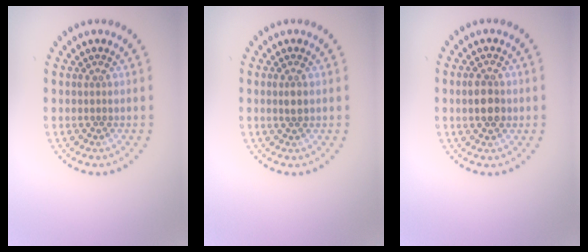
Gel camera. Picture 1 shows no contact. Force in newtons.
{"total": 1.1, "press": 1.0, "slide": 0.4}
{"total": 2.8, "press": 2.8, "slide": 0.1}